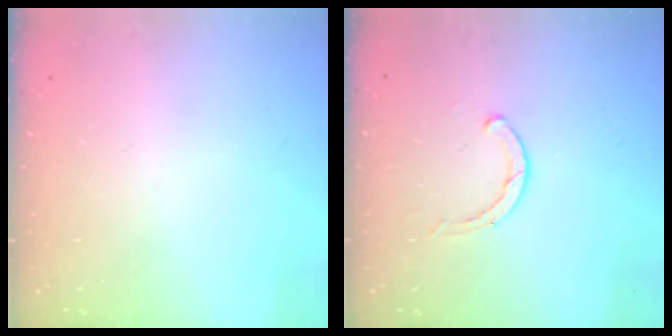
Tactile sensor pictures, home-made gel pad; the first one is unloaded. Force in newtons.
{"total": 1.9, "press": 1.8, "slide": 0.3}